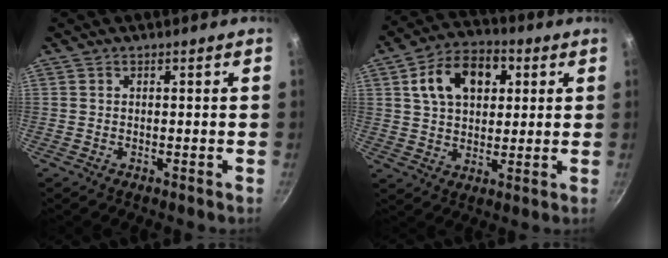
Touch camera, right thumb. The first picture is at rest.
{"total": 13.6, "force": [4.1, 9.2, 9.1], "torque": [-0.122, 0.010, 0.058]}